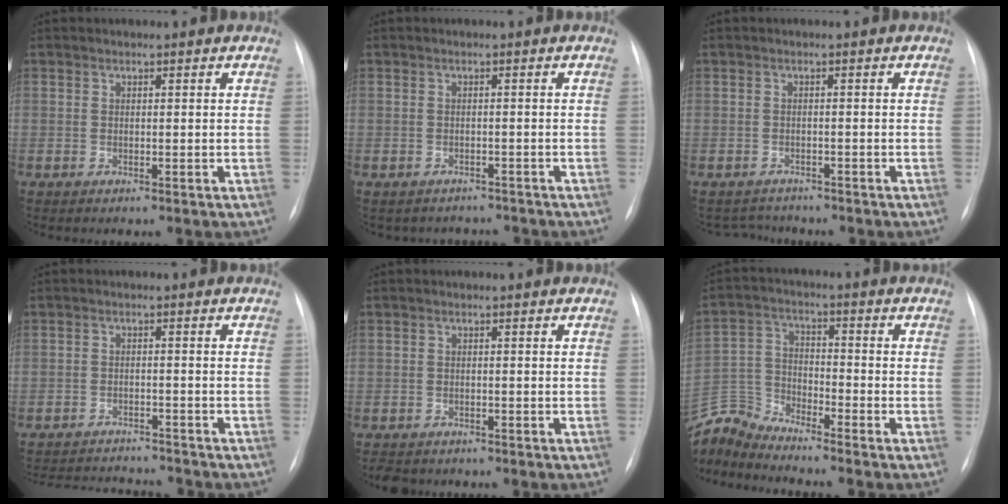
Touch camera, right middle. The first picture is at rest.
{"total": 4.4, "force": [-4.0, 1.8, -0.2], "torque": [0.002, 0.011, -0.046]}
{"total": 2.7, "force": [-2.6, 0.6, -0.6], "torque": [0.008, -0.006, -0.039]}
{"total": 11.2, "force": [-10.8, 1.7, 2.7], "torque": [-0.054, 0.004, -0.149]}
{"total": 3.9, "force": [-3.3, 1.9, 0.9], "torque": [-0.010, -0.004, -0.045]}
{"total": 8.7, "force": [-8.7, -0.9, 0.2], "torque": [-0.017, 0.012, -0.175]}